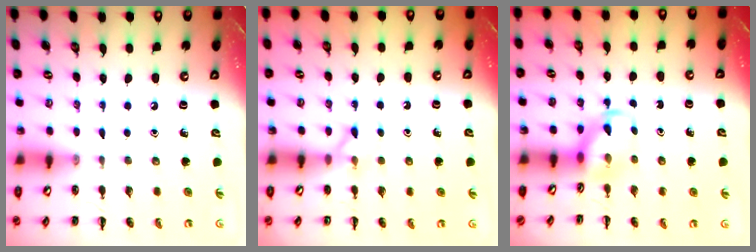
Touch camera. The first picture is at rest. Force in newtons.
{"total": 3.3, "press": 3.2, "slide": 1.0}
{"total": 3.4, "press": 3.2, "slide": 1.0}